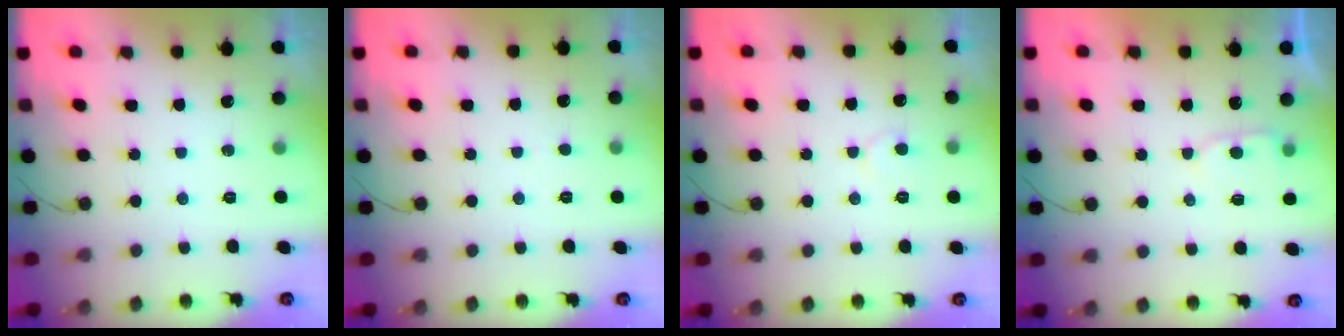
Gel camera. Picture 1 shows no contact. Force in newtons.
{"total": 0.5, "press": 0.5, "slide": 0.1}
{"total": 4.3, "press": 4.3, "slide": 0.4}
{"total": 3.5, "press": 3.5, "slide": 0.3}